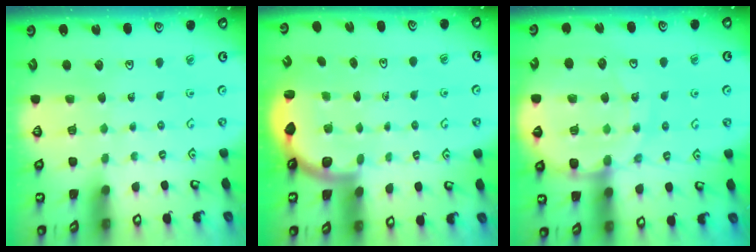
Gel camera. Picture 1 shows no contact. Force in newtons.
{"total": 2.6, "press": 2.5, "slide": 0.6}
{"total": 17.8, "press": 17.4, "slide": 3.8}